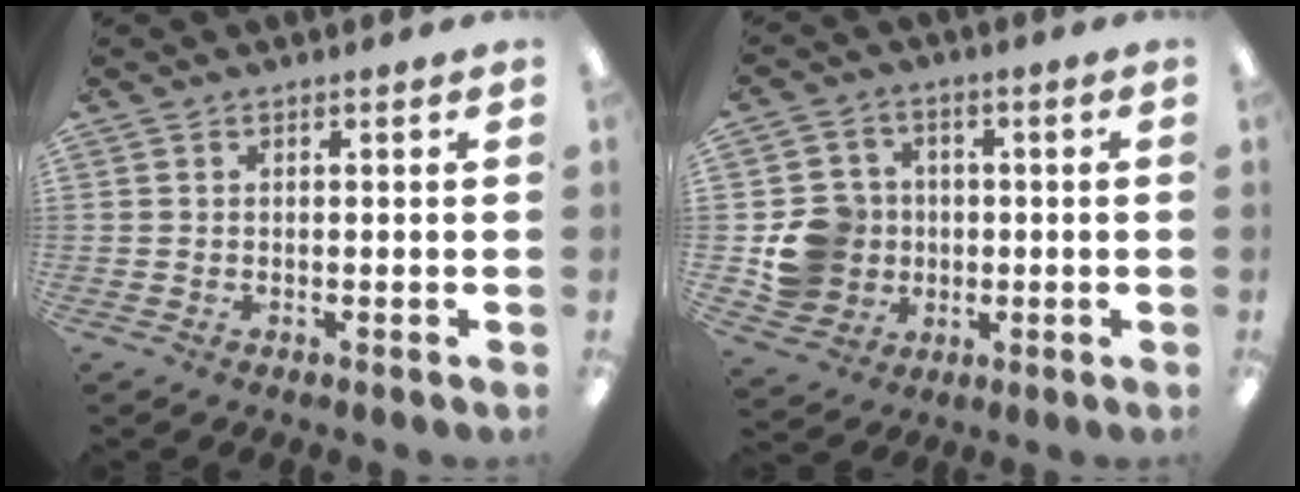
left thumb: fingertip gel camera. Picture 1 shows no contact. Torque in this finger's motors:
{"motor_torque": [-0.32, 0.50, 0.26, -0.25, 0.04]}